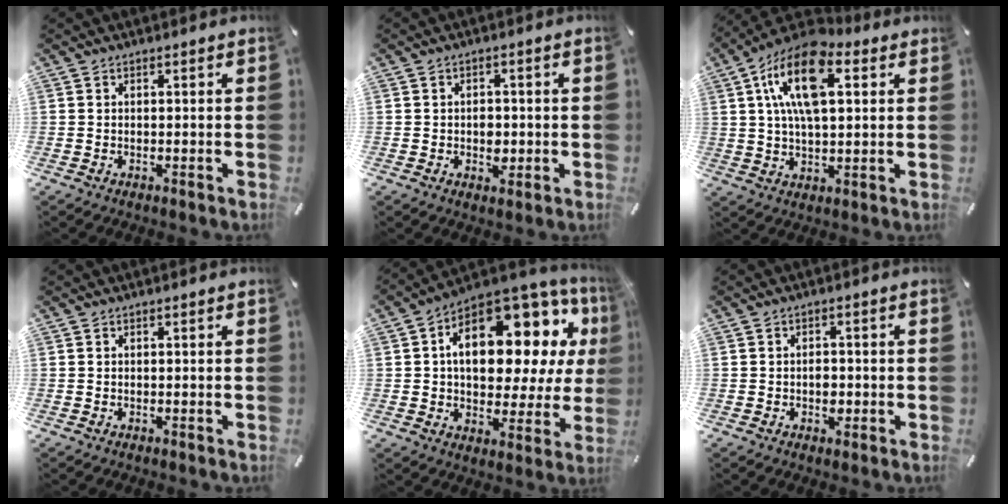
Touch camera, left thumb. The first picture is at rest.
{"total": 3.7, "force": [-0.5, 2.8, 2.3], "torque": [-0.026, -0.003, -0.012]}
{"total": 16.5, "force": [5.7, 8.3, 13.1], "torque": [-0.245, -0.007, 0.095]}
{"total": 0.0}
{"total": 18.8, "force": [6.1, 11.2, 13.8], "torque": [-0.196, -0.045, 0.099]}
{"total": 3.0, "force": [-0.7, 2.2, 1.9], "torque": [-0.018, -0.002, -0.016]}